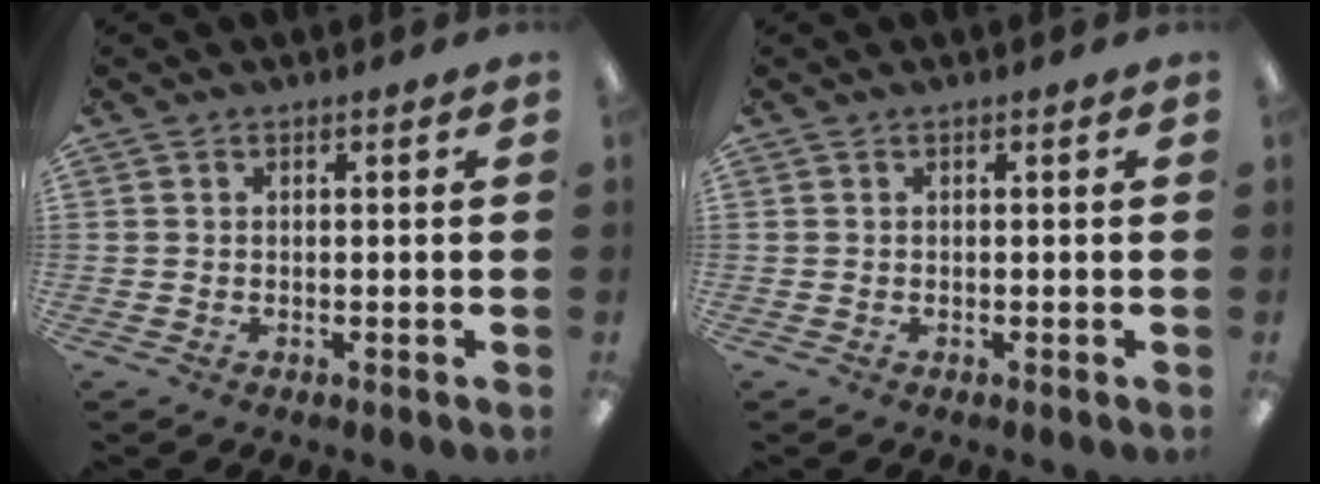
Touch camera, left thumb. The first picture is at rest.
{"total": 0.0}